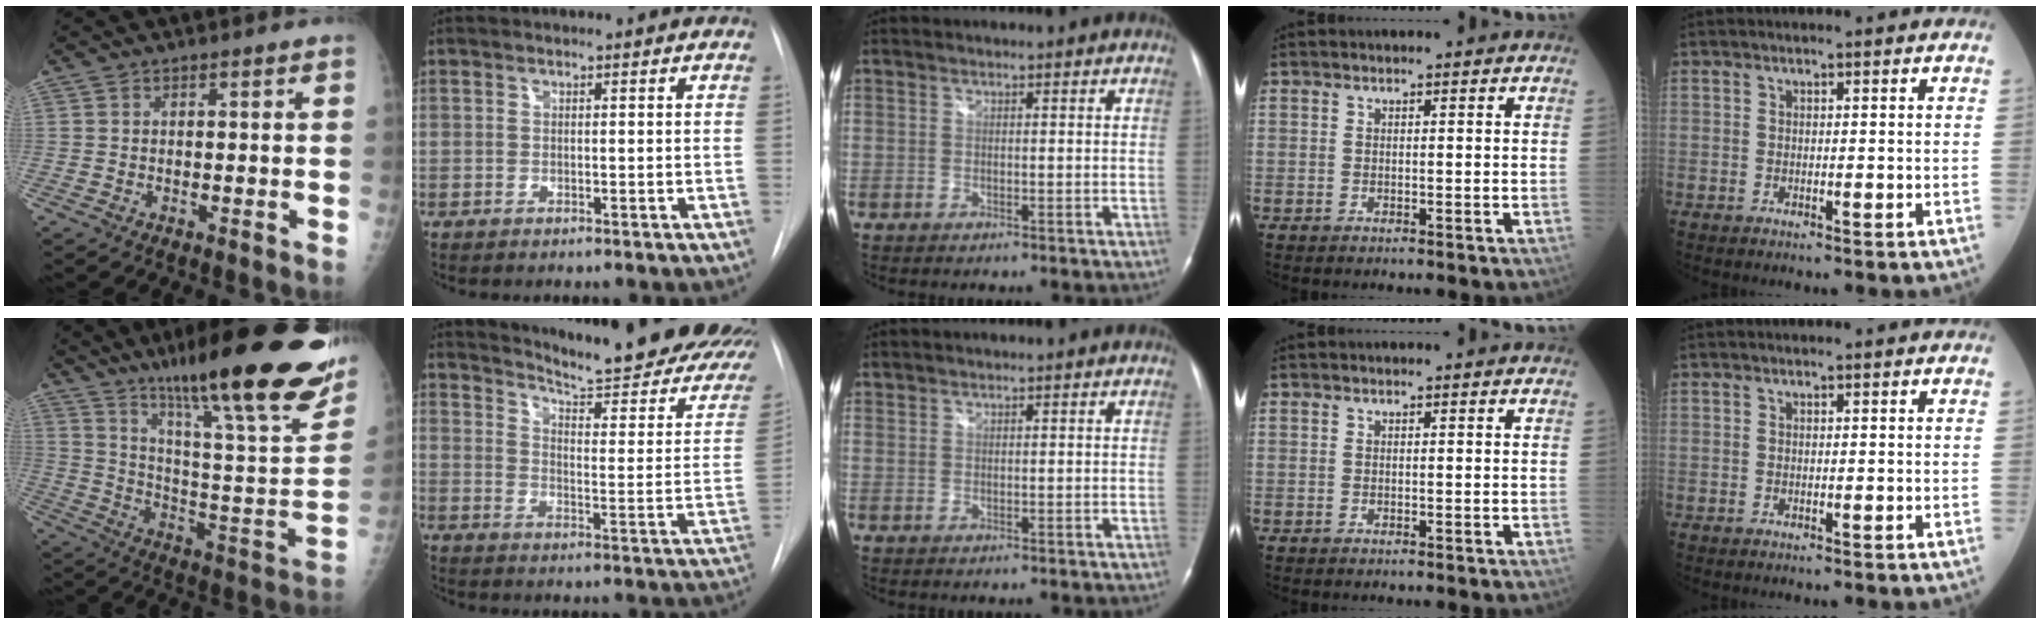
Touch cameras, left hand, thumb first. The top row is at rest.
{"thumb": {"total": 32.4, "force": [20.5, 5.8, 24.4], "torque": [-0.313, -0.062, 0.308]}, "index": {"total": 25.7, "force": [21.7, 3.7, 13.3], "torque": [-0.184, -0.092, 0.256]}, "middle": {"total": 0.7, "force": [0.7, 0.0, 0.0], "torque": [-0.008, 0.007, 0.018]}}